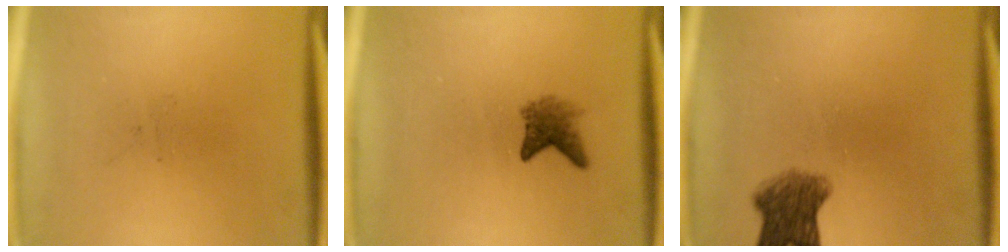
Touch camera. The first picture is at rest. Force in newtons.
{"total": 2.7}
{"total": 5.8}